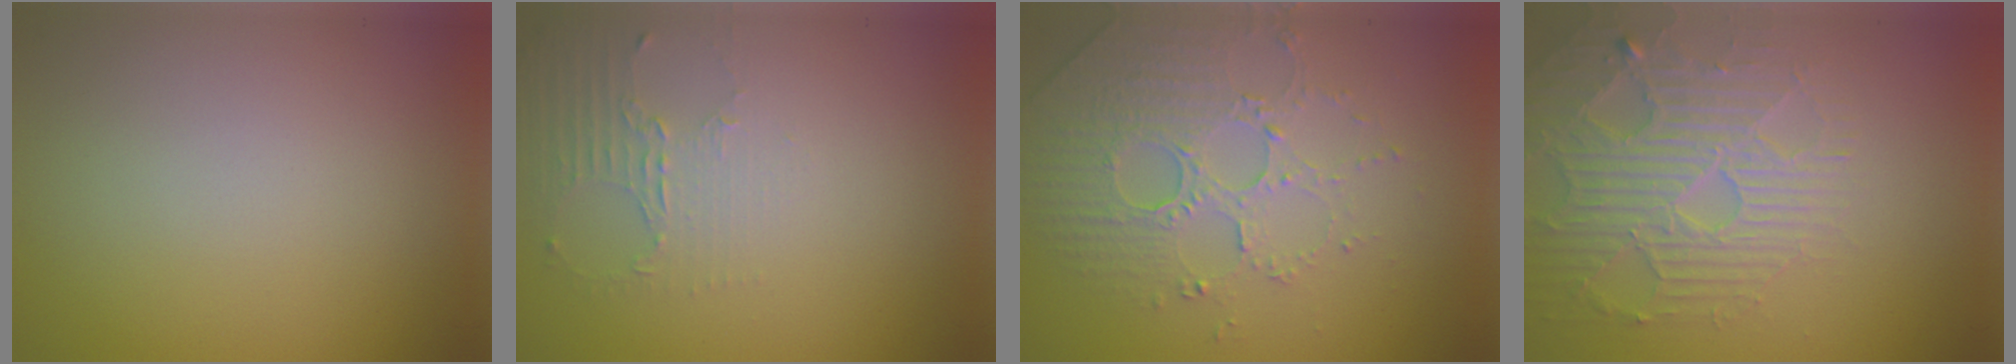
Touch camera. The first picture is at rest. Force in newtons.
{"total": 2.0, "press": 1.5, "slide": 1.4}
{"total": 5.1, "press": 3.6, "slide": 3.6}
{"total": 4.4, "press": 4.3, "slide": 0.8}